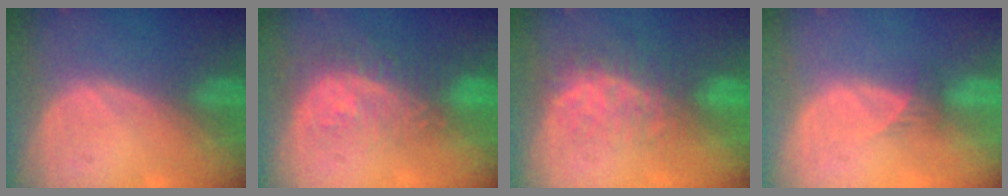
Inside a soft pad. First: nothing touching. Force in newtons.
{"total": 9.3, "press": 8.1, "slide": 4.5}
{"total": 8.0, "press": 7.4, "slide": 3.1}
{"total": 1.6, "press": 1.3, "slide": 0.9}